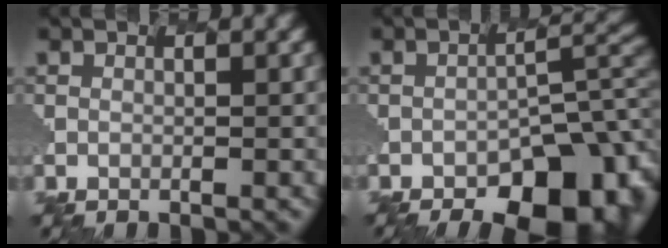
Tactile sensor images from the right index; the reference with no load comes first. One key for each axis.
{"total": 12.1, "fx": -7.9, "fy": 5.1, "fz": 7.7, "tx": -0.095, "ty": -0.009, "tz": -0.097}